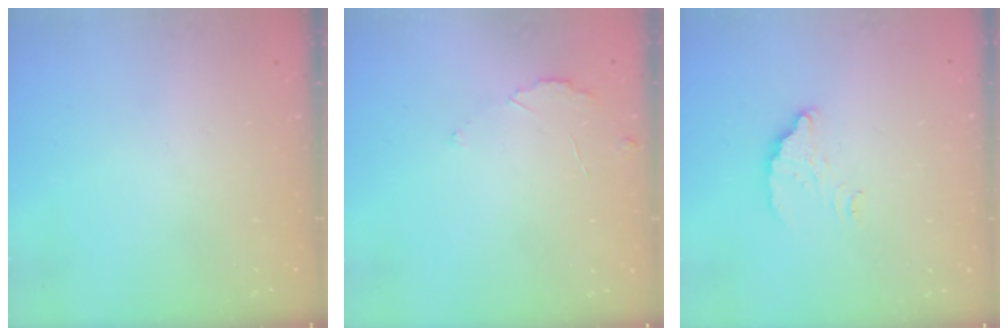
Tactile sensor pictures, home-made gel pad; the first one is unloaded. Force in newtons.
{"total": 2.7, "press": 2.6, "slide": 0.3}
{"total": 4.3, "press": 4.3, "slide": 0.1}